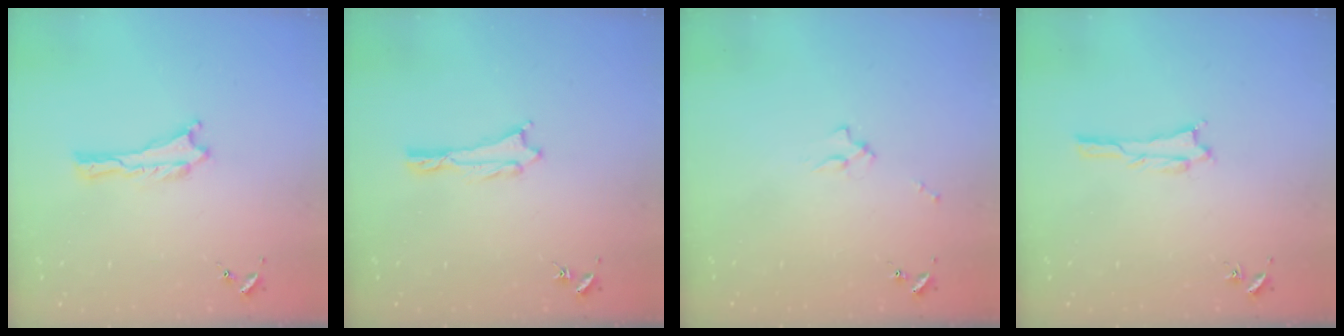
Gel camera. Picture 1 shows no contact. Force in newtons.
{"total": 0.7, "press": 0.7, "slide": 0.1}
{"total": 1.7, "press": 1.6, "slide": 0.2}
{"total": 1.1, "press": 1.1, "slide": 0.1}